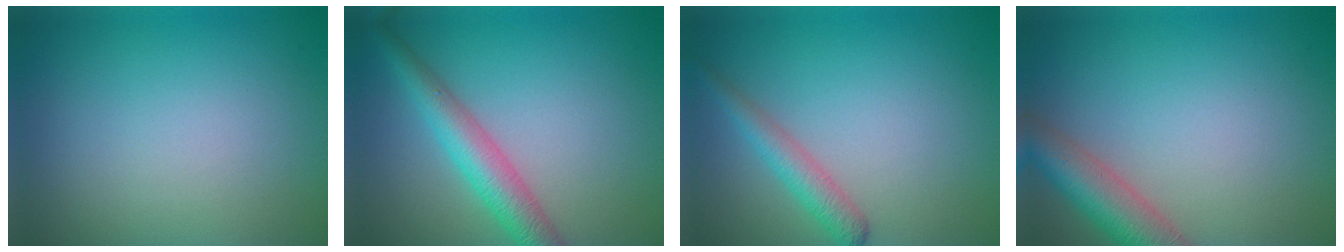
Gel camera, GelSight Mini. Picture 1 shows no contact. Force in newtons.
{"total": 4.2, "press": 4.2, "slide": 0.1}
{"total": 2.5, "press": 2.5, "slide": 0.1}
{"total": 5.0, "press": 5.0, "slide": 0.3}